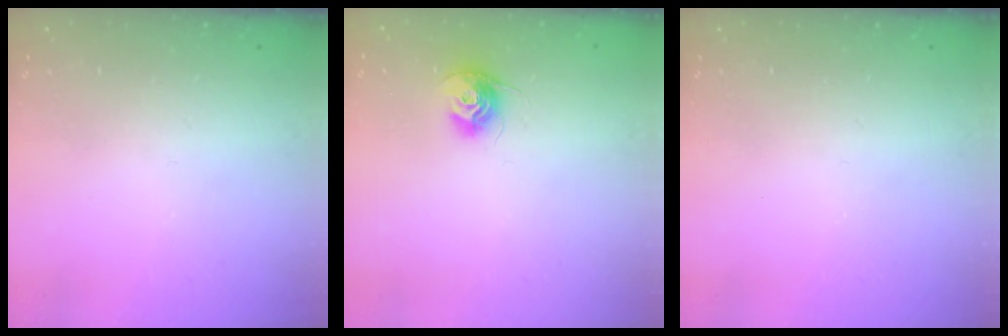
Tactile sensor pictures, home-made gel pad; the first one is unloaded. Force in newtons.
{"total": 10.6, "press": 10.6, "slide": 0.7}
{"total": 0.0}